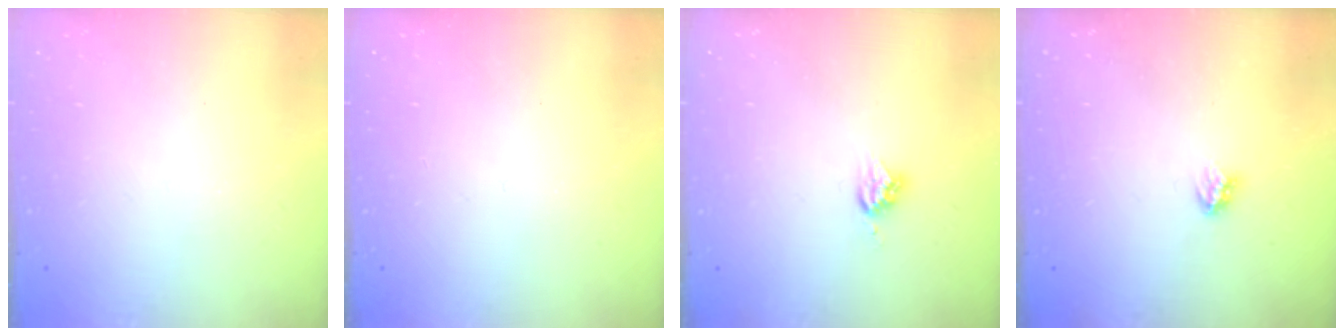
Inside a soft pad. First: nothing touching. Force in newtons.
{"total": 0.0}
{"total": 4.5, "press": 4.5, "slide": 0.1}
{"total": 3.2, "press": 3.2, "slide": 0.1}